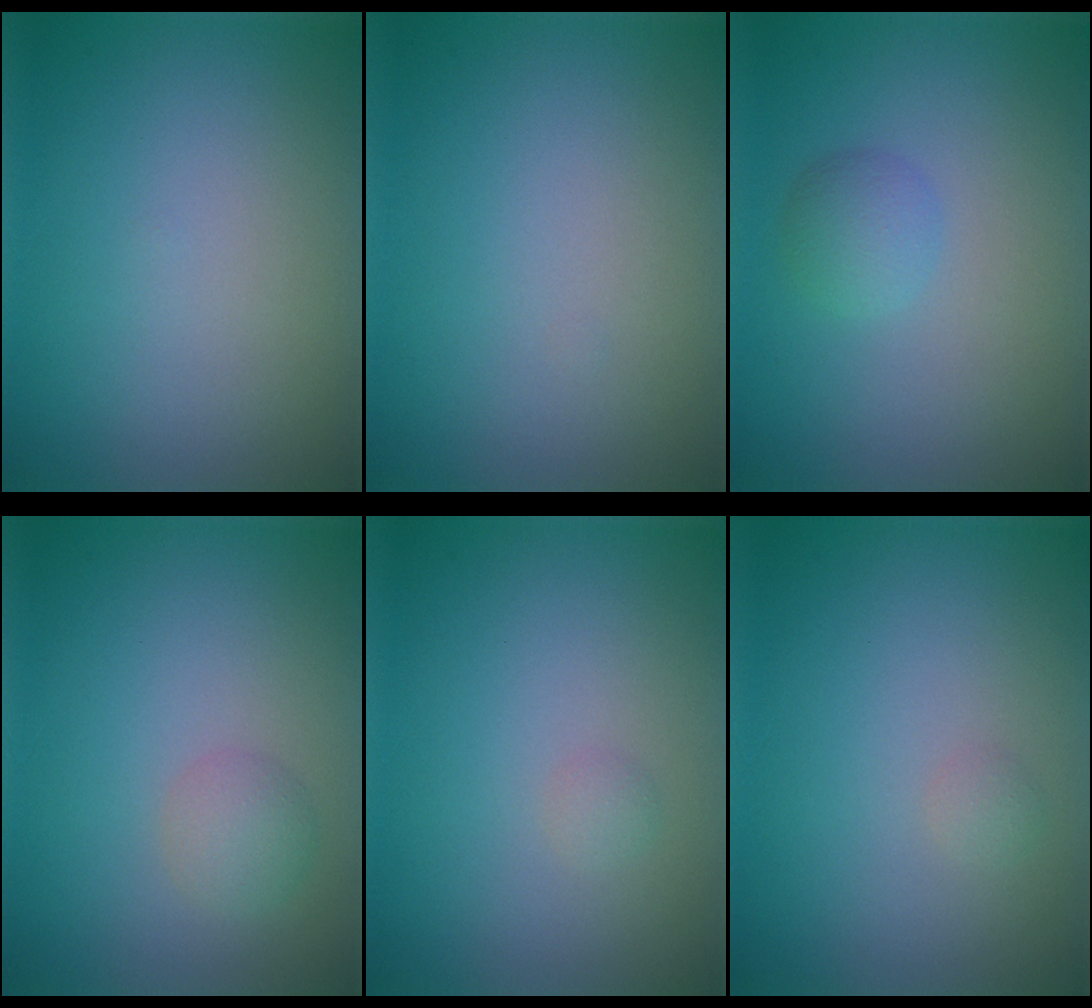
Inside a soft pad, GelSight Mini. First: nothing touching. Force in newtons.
{"total": 0.0}
{"total": 1.9, "press": 1.9, "slide": 0.0}
{"total": 1.7, "press": 1.7, "slide": 0.1}
{"total": 0.6, "press": 0.6, "slide": 0.1}
{"total": 0.6, "press": 0.6, "slide": 0.0}